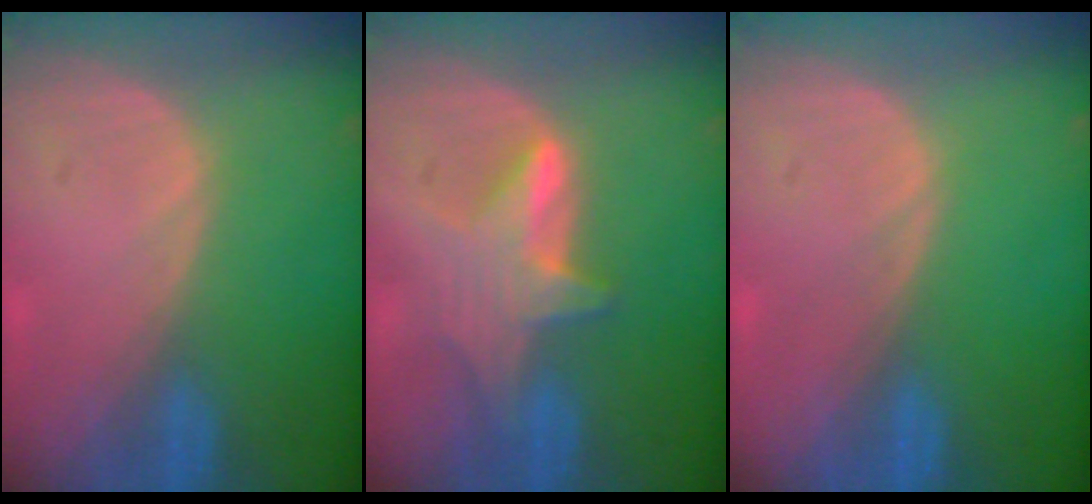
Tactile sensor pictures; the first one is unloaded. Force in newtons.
{"total": 6.0, "press": 5.9, "slide": 1.1}
{"total": 0.0}